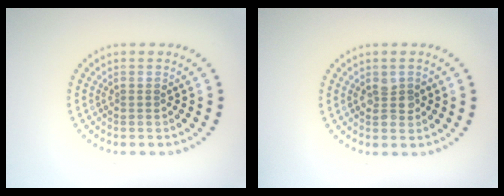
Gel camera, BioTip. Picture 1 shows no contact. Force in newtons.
{"total": 1.8, "press": 1.7, "slide": 0.2}